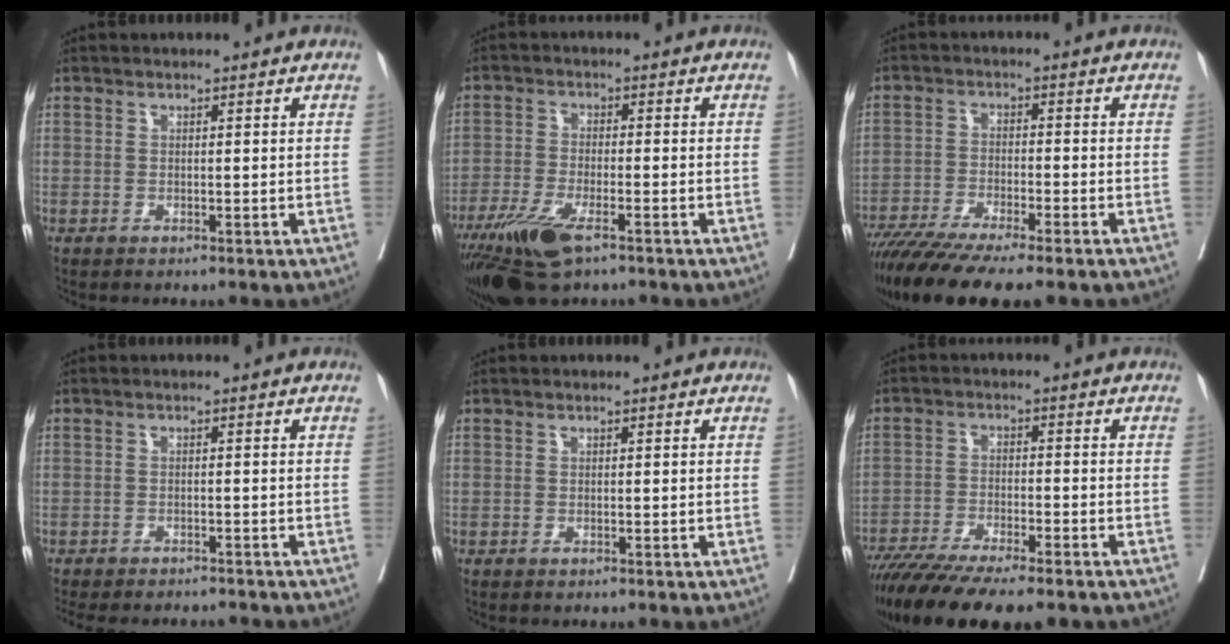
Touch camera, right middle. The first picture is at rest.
{"total": 10.5, "force": [-6.6, 2.8, 7.7], "torque": [-0.146, -0.024, -0.117]}
{"total": 14.0, "force": [-11.1, 1.3, 8.4], "torque": [-0.148, -0.033, -0.182]}
{"total": 11.0, "force": [-10.2, 1.9, 3.6], "torque": [-0.060, -0.010, -0.132]}
{"total": 0.0}
{"total": 16.1, "force": [-12.9, 2.5, 9.3], "torque": [-0.168, -0.034, -0.208]}